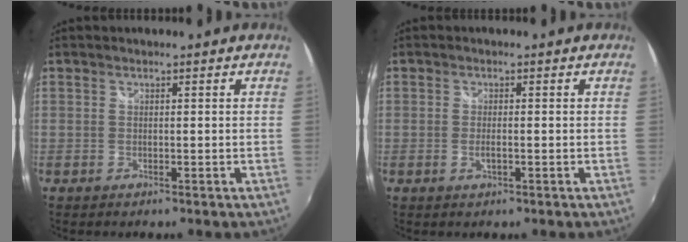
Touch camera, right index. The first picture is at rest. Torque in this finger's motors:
{"motor_torque": [-0.05, 0.06, 0.03, 0.00]}